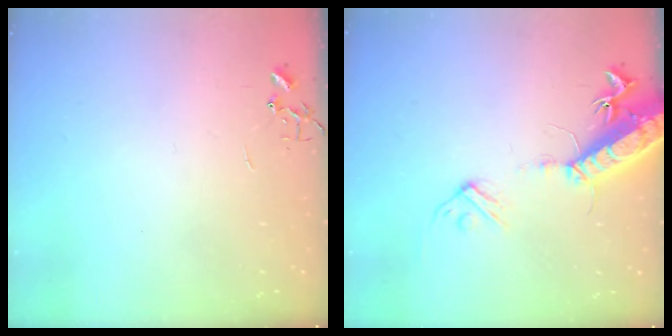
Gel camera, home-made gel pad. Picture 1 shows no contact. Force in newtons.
{"total": 17.3, "press": 16.8, "slide": 3.9}